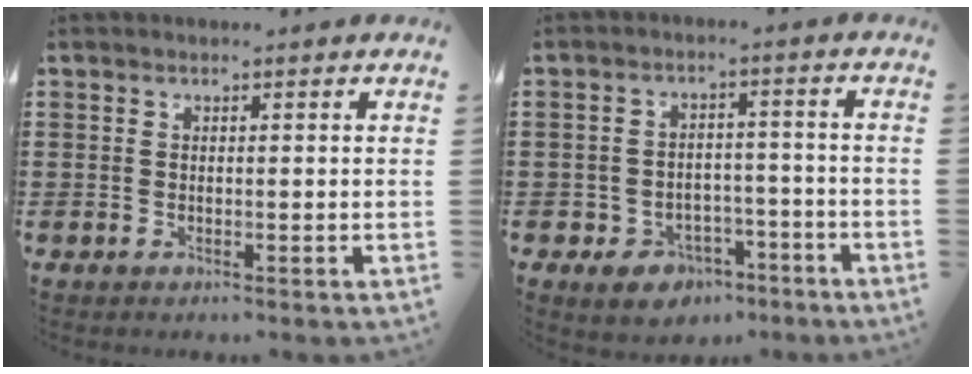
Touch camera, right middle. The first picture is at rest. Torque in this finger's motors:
{"motor_torque": [1.44, -0.70, 0.48, 0.09]}